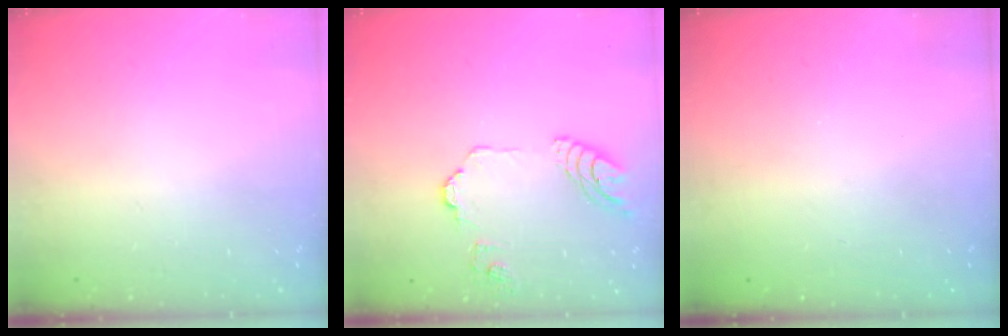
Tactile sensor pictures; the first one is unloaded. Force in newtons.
{"total": 11.4, "press": 11.3, "slide": 1.6}
{"total": 0.0}